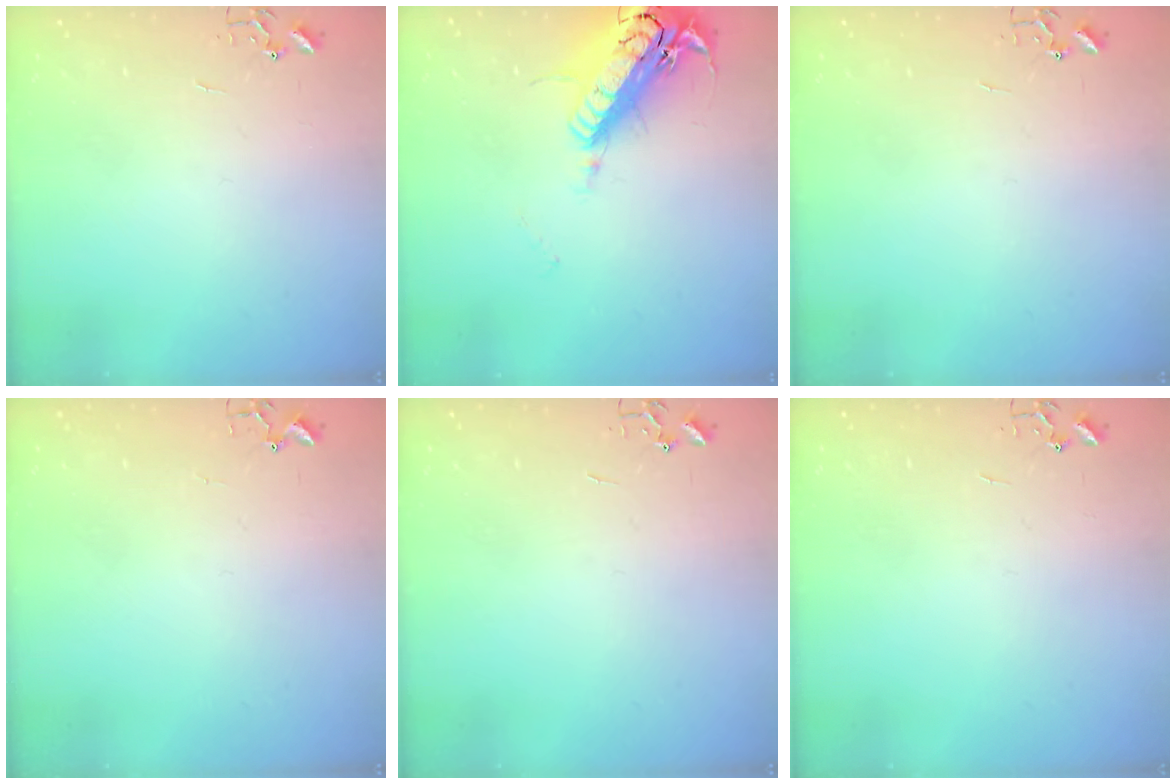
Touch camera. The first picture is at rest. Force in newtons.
{"total": 21.3, "press": 20.9, "slide": 4.0}
{"total": 0.0}
{"total": 3.0, "press": 2.9, "slide": 0.4}
{"total": 0.0}
{"total": 0.0}